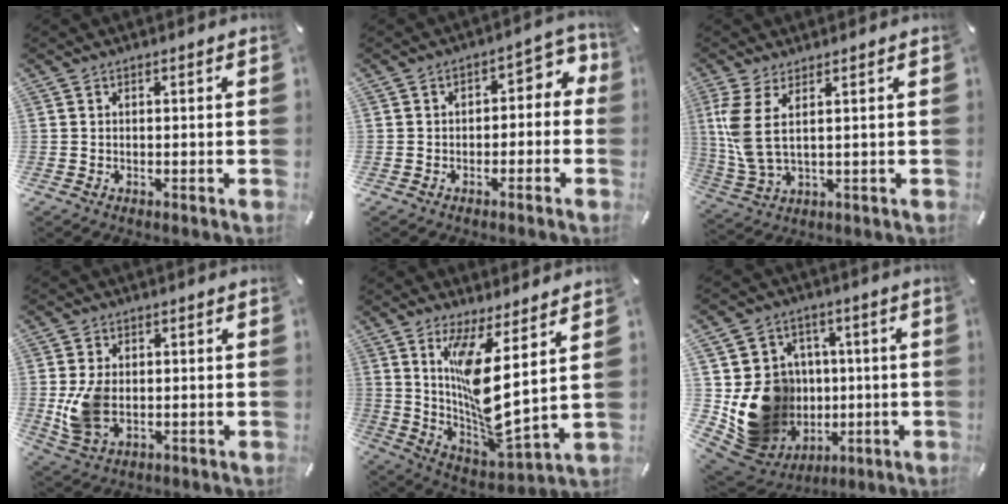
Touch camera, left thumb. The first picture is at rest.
{"total": 5.4, "force": [-0.7, 4.0, 3.6], "torque": [-0.045, 0.007, -0.022]}
{"total": 7.7, "force": [2.3, 2.4, 7.0], "torque": [-0.167, -0.018, 0.041]}
{"total": 8.3, "force": [-0.3, 5.9, 5.8], "torque": [-0.134, -0.004, -0.005]}
{"total": 13.7, "force": [5.7, 2.3, 12.2], "torque": [-0.249, -0.065, 0.094]}
{"total": 16.9, "force": [-0.6, 16.0, 5.6], "torque": [-0.094, -0.005, 0.034]}